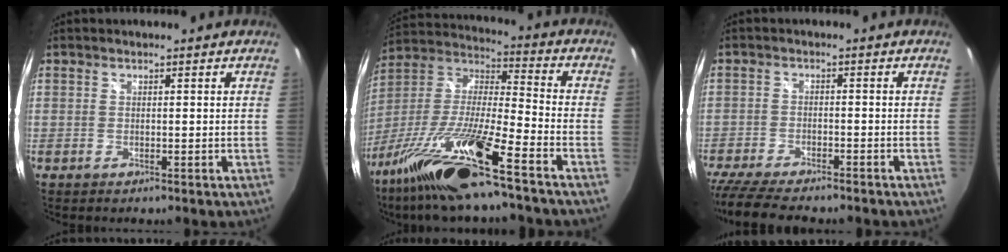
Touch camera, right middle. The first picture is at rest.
{"total": 20.9, "force": [-15.1, 0.7, 14.5], "torque": [-0.274, -0.035, -0.282]}
{"total": 12.4, "force": [-10.7, 2.4, 5.8], "torque": [-0.140, -0.033, -0.180]}